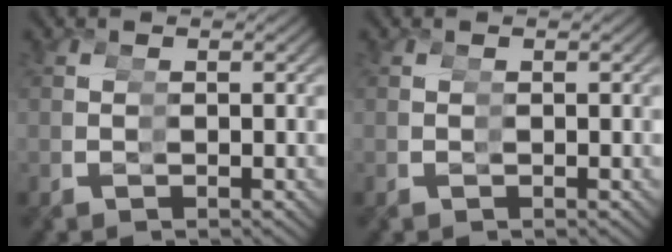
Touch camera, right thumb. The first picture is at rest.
{"total": 0.0}